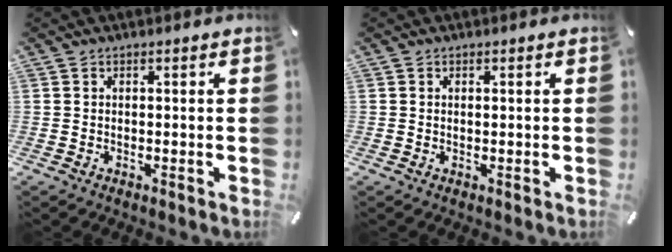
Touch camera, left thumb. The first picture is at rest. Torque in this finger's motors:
{"motor_torque": [-0.39, -0.29, -0.08, 0.00, 0.03]}